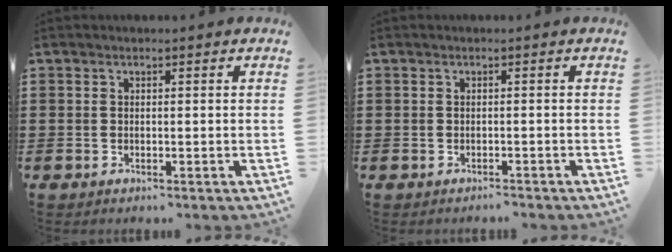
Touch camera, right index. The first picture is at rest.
{"total": 0.9, "force": [-0.8, 0.3, -0.2], "torque": [0.000, 0.004, -0.019]}